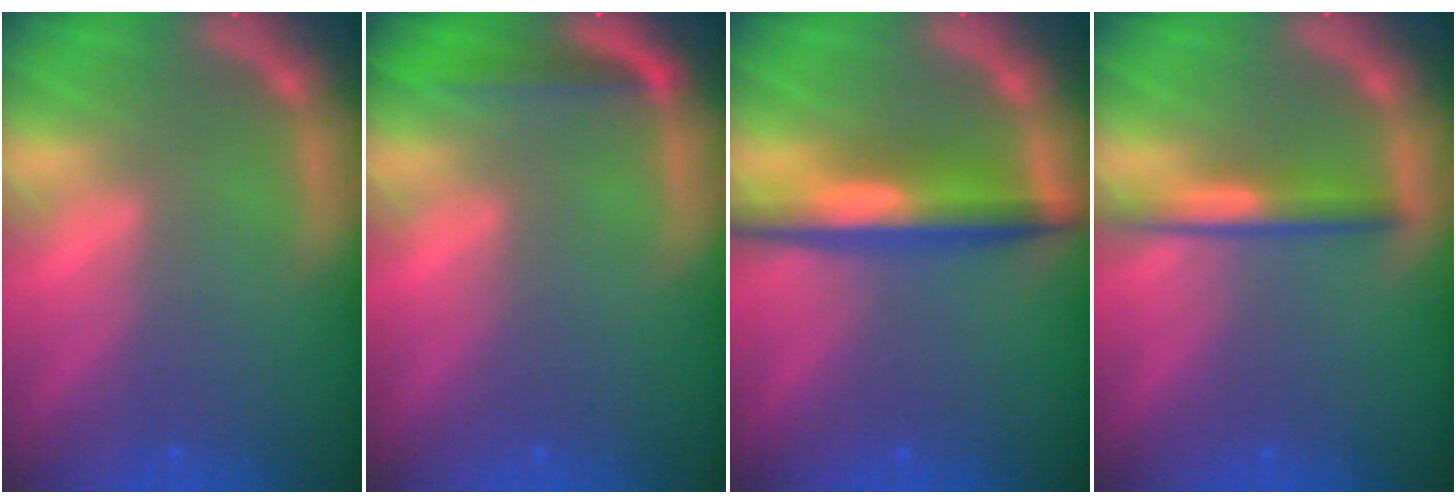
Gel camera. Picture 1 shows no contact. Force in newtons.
{"total": 2.5}
{"total": 5.5}
{"total": 3.0}